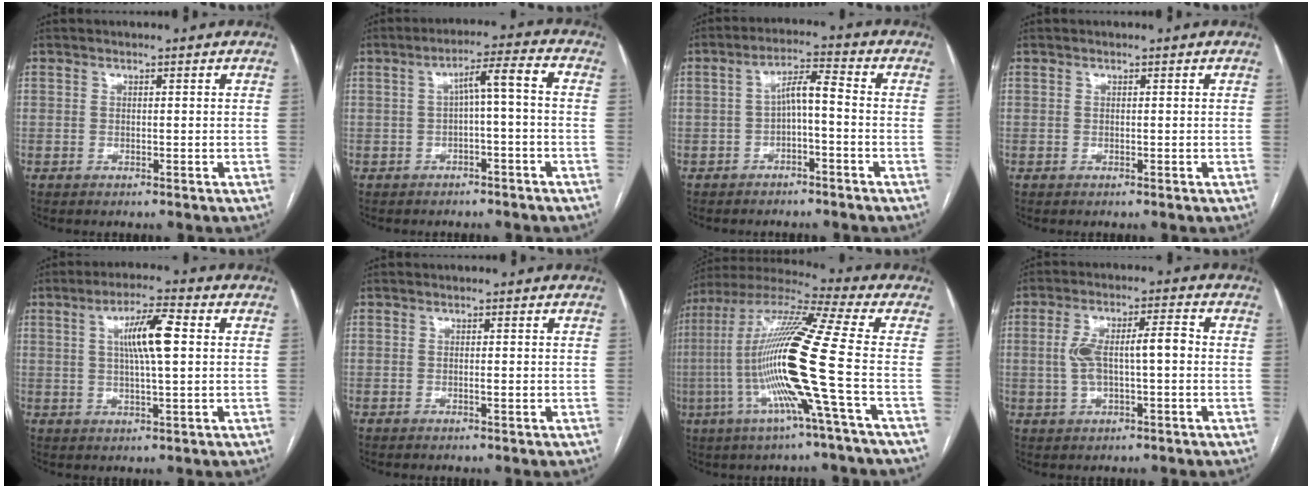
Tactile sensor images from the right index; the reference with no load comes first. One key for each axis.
{"total": 5.5, "fx": -0.3, "fy": 0.4, "fz": 5.5, "tx": -0.087, "ty": 0.027, "tz": 0.000}
{"total": 5.1, "fx": -0.9, "fy": 1.1, "fz": 4.8, "tx": -0.088, "ty": 0.022, "tz": -0.016}
{"total": 0.0}
{"total": 8.1, "fx": 1.6, "fy": 1.0, "fz": 7.9, "tx": -0.142, "ty": 0.010, "tz": 0.028}
{"total": 0.9, "fx": -0.1, "fy": 0.2, "fz": 0.9, "tx": -0.016, "ty": -0.002, "tz": -0.002}
{"total": 18.4, "fx": -3.9, "fy": -1.6, "fz": 18.0, "tx": -0.360, "ty": -0.006, "tz": -0.092}
{"total": 8.3, "fx": 0.0, "fy": 2.4, "fz": 7.9, "tx": -0.160, "ty": 0.028, "tz": 0.004}